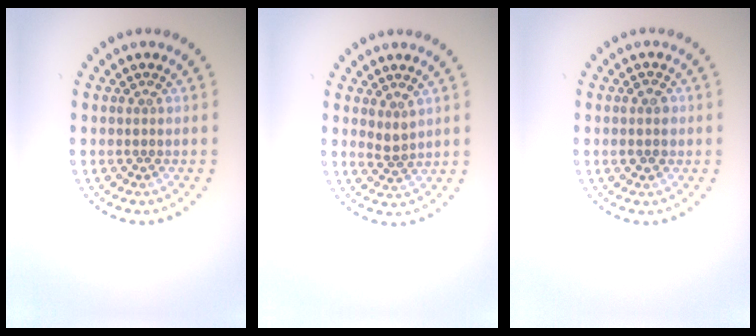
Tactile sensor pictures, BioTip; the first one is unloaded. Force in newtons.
{"total": 1.3, "press": 1.1, "slide": 0.7}
{"total": 2.0, "press": 2.0, "slide": 0.1}